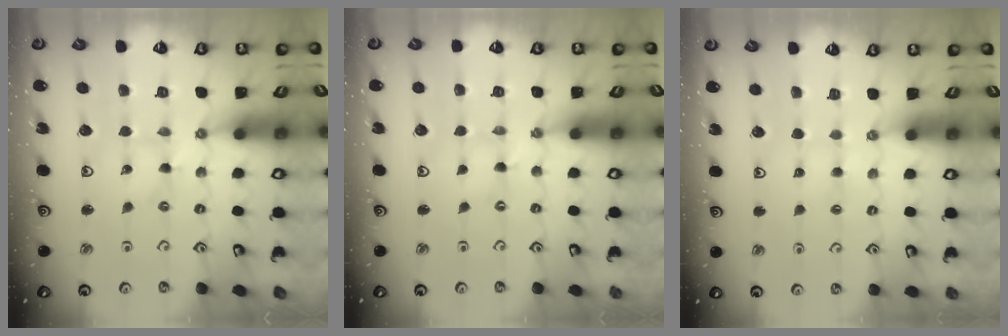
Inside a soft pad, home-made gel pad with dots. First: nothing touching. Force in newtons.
{"total": 0.0}
{"total": 1.3, "press": 1.3, "slide": 0.2}